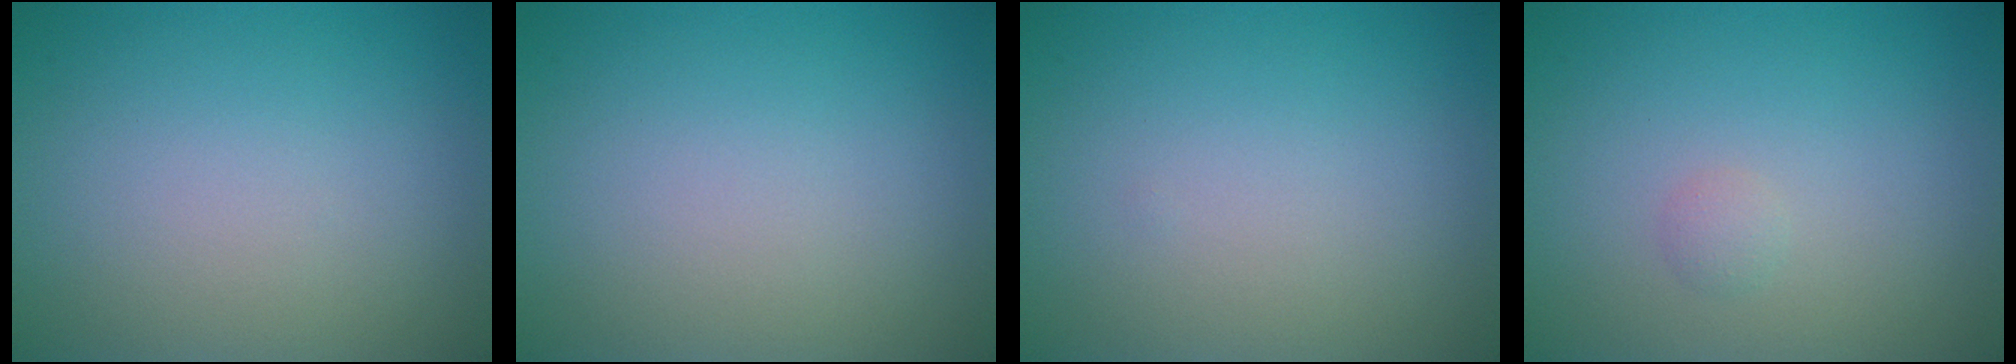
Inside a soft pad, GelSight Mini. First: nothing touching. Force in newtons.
{"total": 0.0}
{"total": 0.0}
{"total": 0.7, "press": 0.7, "slide": 0.0}